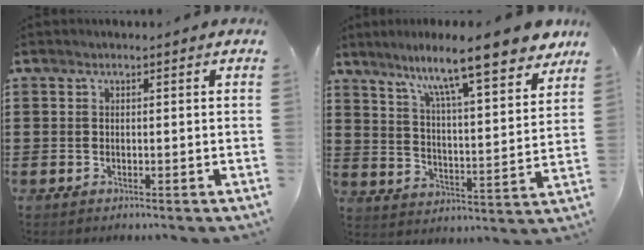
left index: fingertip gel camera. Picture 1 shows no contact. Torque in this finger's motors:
{"motor_torque": [1.09, 1.04, 1.05, 0.21]}